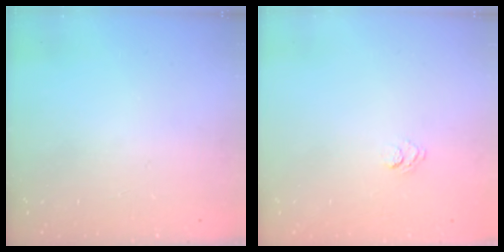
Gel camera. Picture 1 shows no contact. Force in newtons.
{"total": 2.6, "press": 2.3, "slide": 1.1}